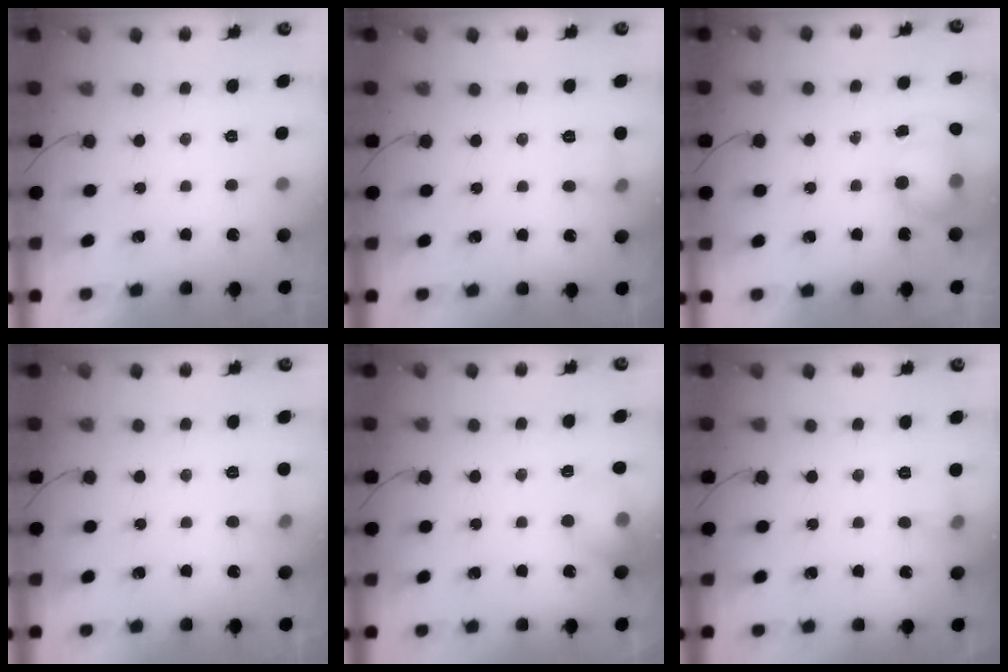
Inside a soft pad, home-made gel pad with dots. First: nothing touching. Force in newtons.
{"total": 4.3, "press": 4.0, "slide": 1.4}
{"total": 7.6, "press": 7.5, "slide": 0.9}
{"total": 5.4, "press": 5.3, "slide": 1.0}
{"total": 10.6, "press": 10.5, "slide": 1.6}
{"total": 4.9, "press": 4.8, "slide": 1.1}